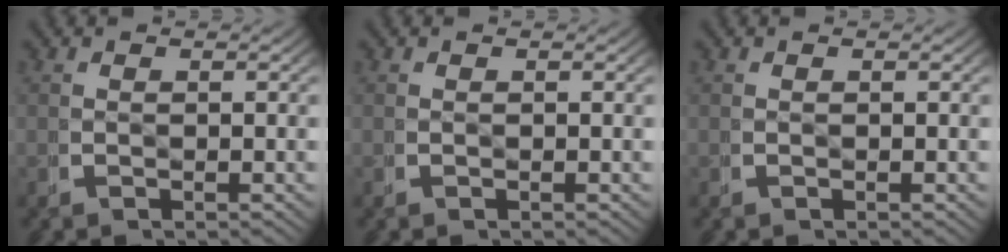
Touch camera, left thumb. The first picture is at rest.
{"total": 0.0}
{"total": 0.0}